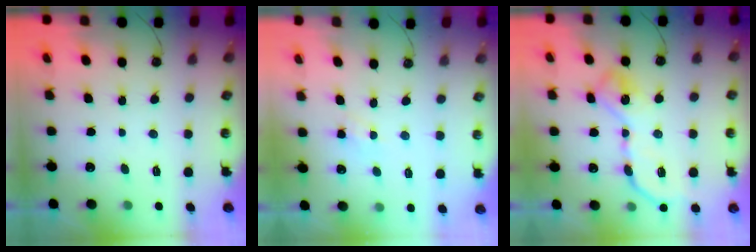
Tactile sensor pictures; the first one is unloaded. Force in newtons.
{"total": 4.3, "press": 4.2, "slide": 0.6}
{"total": 14.7, "press": 14.6, "slide": 0.5}